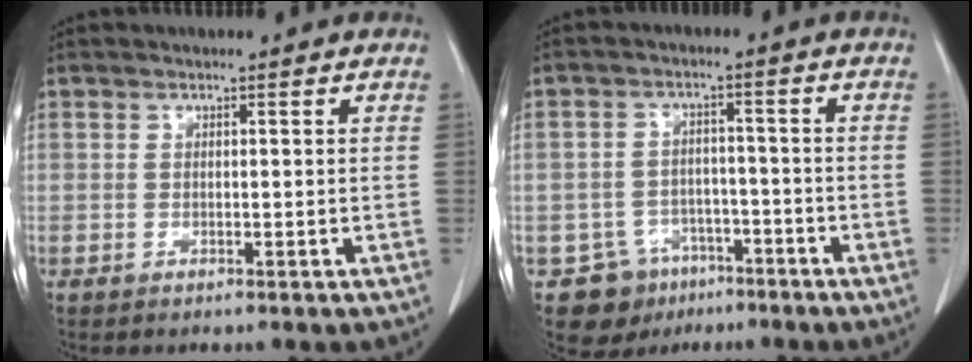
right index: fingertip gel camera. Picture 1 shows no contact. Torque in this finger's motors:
{"motor_torque": [-0.41, -0.09, -0.97, -0.21]}